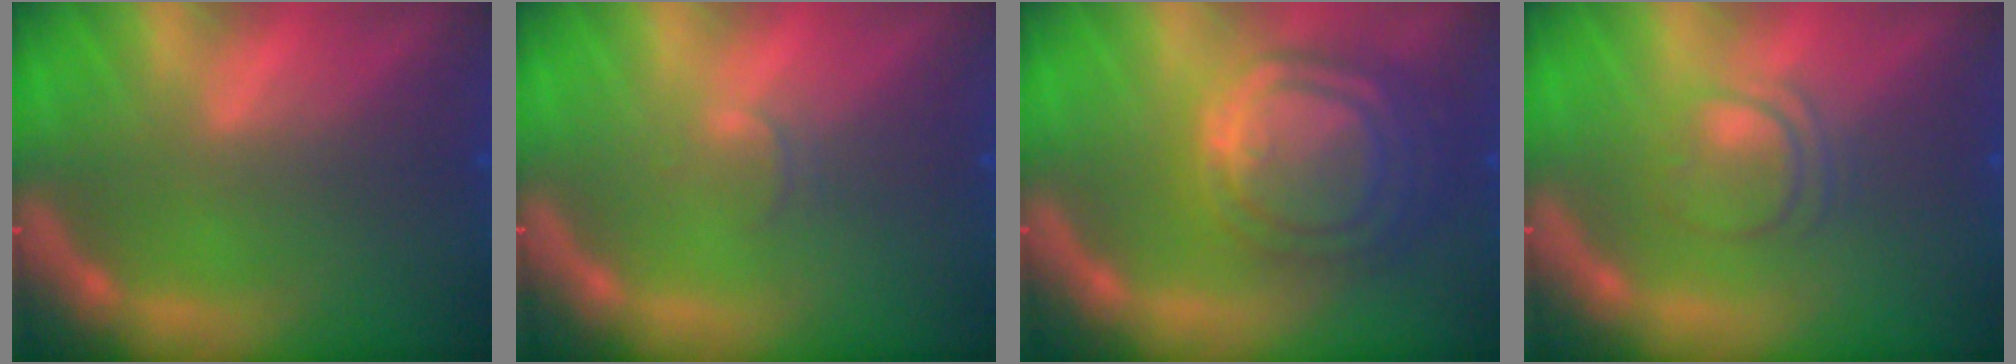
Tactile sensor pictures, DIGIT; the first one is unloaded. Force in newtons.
{"total": 1.0}
{"total": 10.0}
{"total": 3.0}